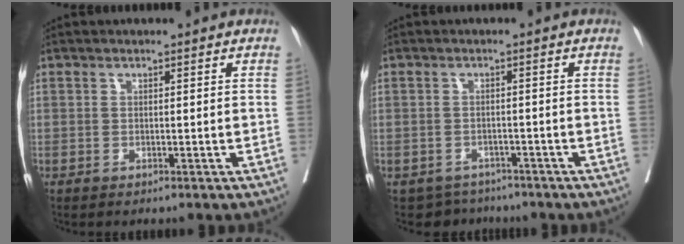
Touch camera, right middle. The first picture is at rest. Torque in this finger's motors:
{"motor_torque": [-0.23, -0.16, 0.00, -0.02]}